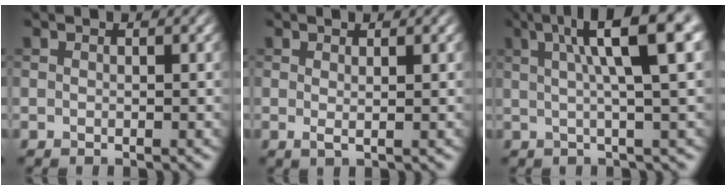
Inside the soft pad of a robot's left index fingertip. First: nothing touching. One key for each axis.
{"total": 1.1, "fx": 0.3, "fy": 0.2, "fz": 1.0, "tx": -0.016, "ty": -0.003, "tz": 0.004}
{"total": 9.3, "fx": 3.1, "fy": 1.8, "fz": 8.6, "tx": -0.099, "ty": 0.025, "tz": 0.041}